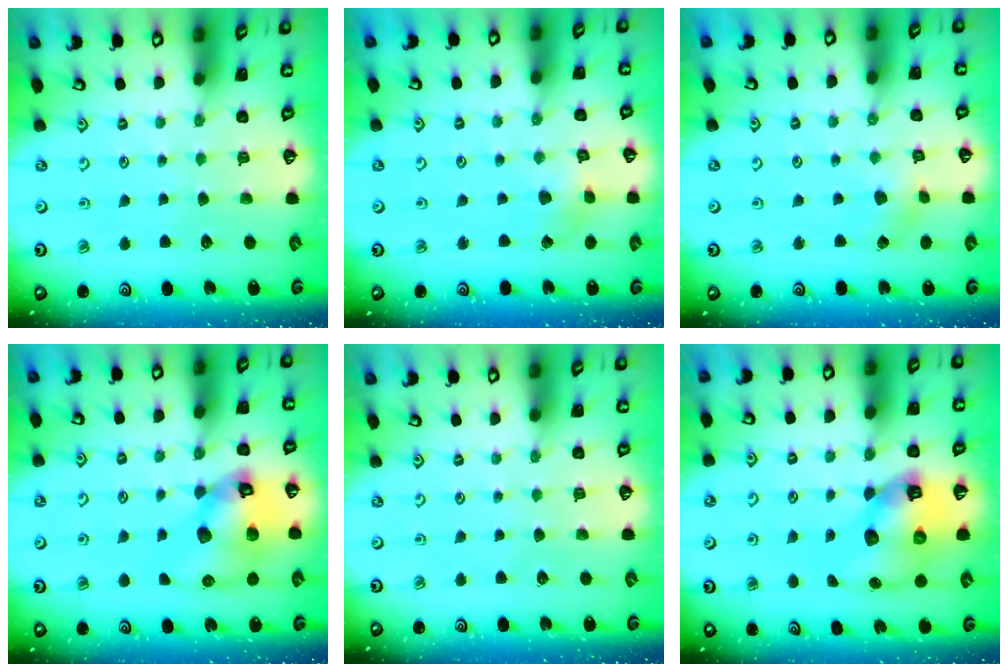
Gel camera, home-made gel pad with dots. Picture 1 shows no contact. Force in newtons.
{"total": 2.7, "press": 2.7, "slide": 0.2}
{"total": 3.5, "press": 3.4, "slide": 0.6}
{"total": 13.2, "press": 13.1, "slide": 1.8}
{"total": 0.0}
{"total": 12.5, "press": 12.4, "slide": 1.8}